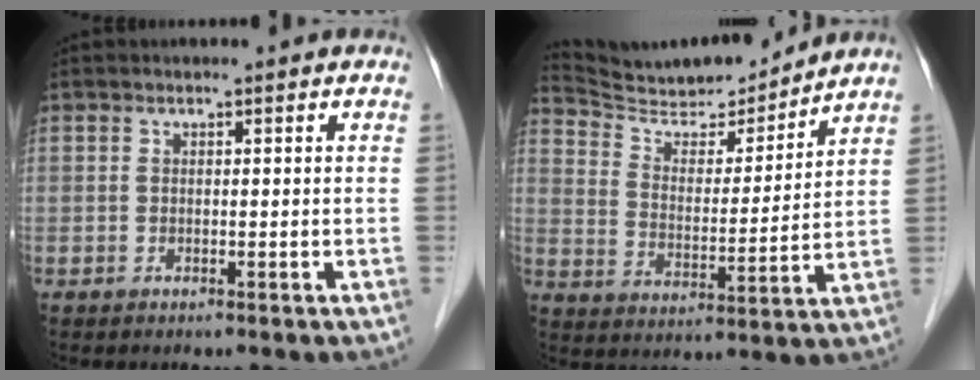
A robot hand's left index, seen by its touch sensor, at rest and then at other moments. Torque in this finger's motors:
{"motor_torque": [-0.15, -0.63, 0.04, 0.00]}